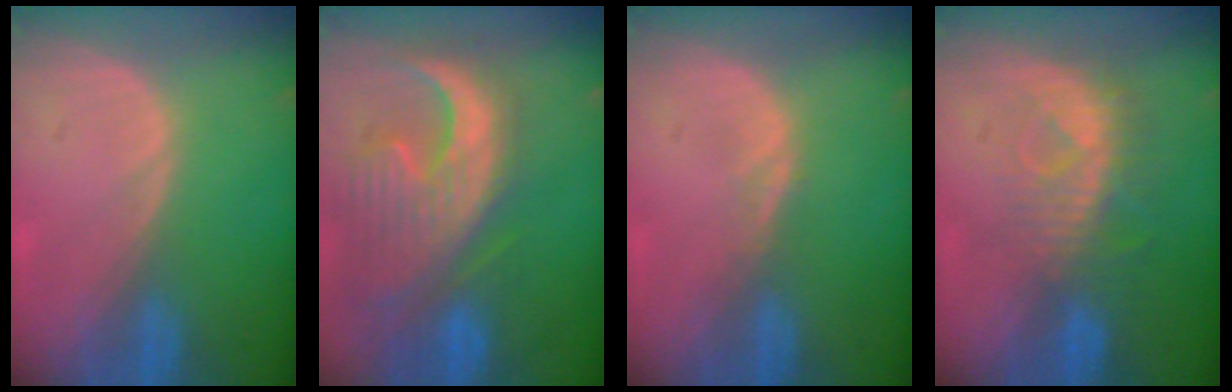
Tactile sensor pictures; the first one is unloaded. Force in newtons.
{"total": 13.5, "press": 11.4, "slide": 7.2}
{"total": 1.0, "press": 1.0, "slide": 0.1}
{"total": 8.2, "press": 7.4, "slide": 3.5}